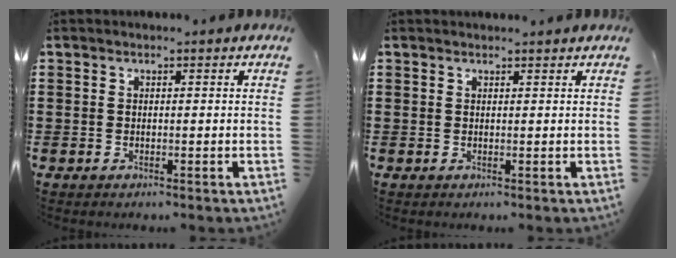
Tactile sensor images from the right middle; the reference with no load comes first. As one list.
[{"total": 0.9, "force": [0.9, 0.0, 0.1], "torque": [0.004, -0.006, 0.015]}]